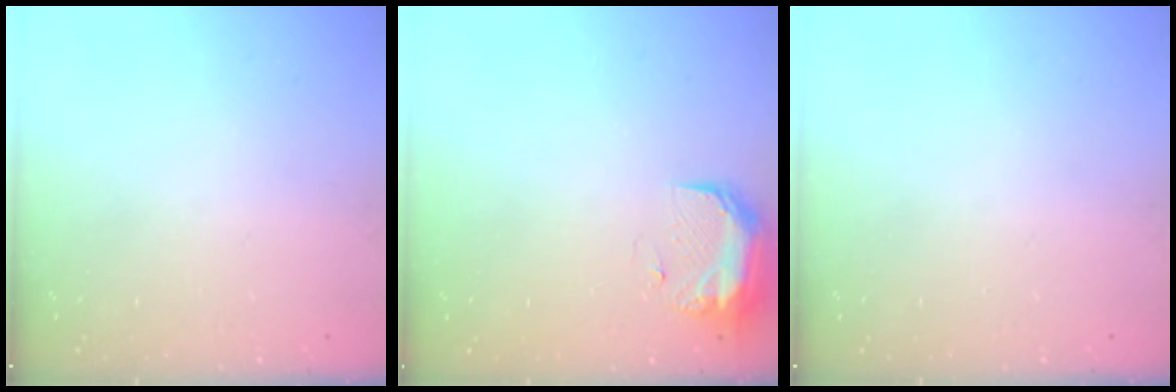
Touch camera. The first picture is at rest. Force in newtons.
{"total": 17.8, "press": 11.5, "slide": 13.6}
{"total": 0.0}